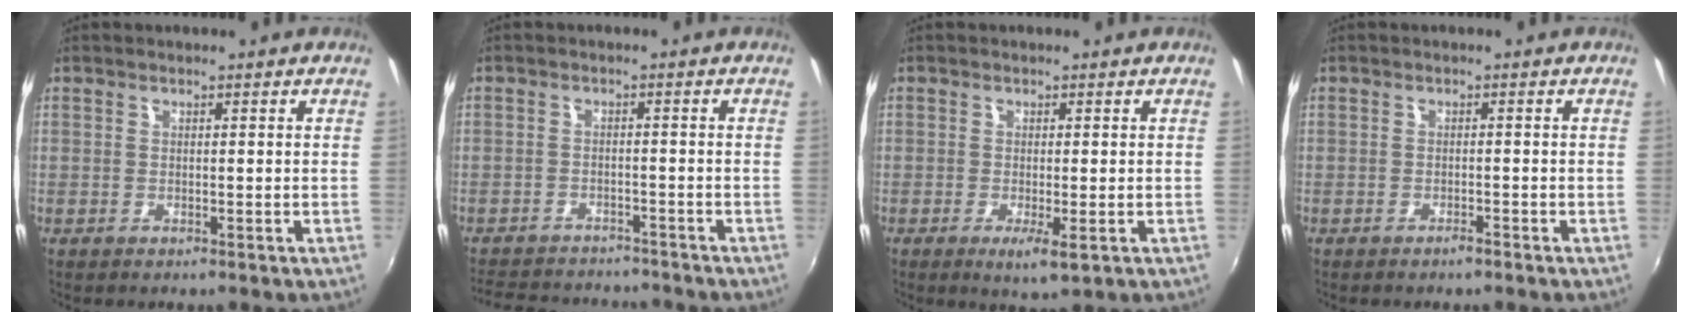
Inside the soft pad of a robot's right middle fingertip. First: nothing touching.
{"total": 12.3, "force": [-11.0, 3.7, 3.9], "torque": [-0.098, 0.011, -0.161]}
{"total": 3.4, "force": [-1.2, 0.5, 3.1], "torque": [-0.061, -0.012, -0.017]}
{"total": 1.1, "force": [-1.0, 0.1, 0.5], "torque": [-0.010, 0.001, -0.018]}